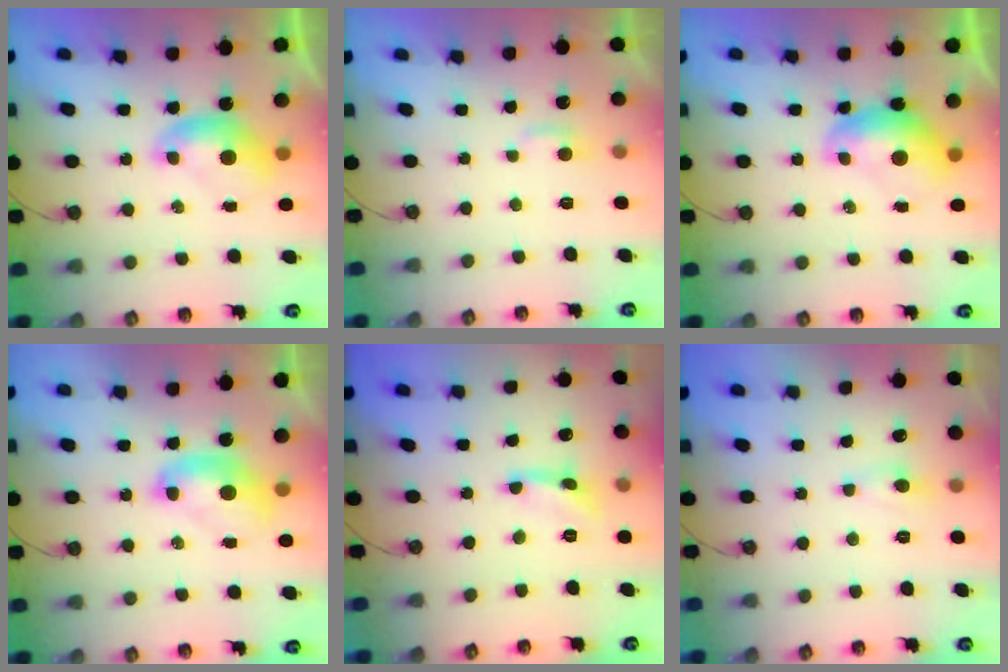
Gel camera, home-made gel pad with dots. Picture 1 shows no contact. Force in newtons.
{"total": 2.9, "press": 2.8, "slide": 0.4}
{"total": 1.0, "press": 1.0, "slide": 0.4}
{"total": 2.2, "press": 2.2, "slide": 0.2}
{"total": 1.1, "press": 1.0, "slide": 0.4}
{"total": 2.4, "press": 2.3, "slide": 0.8}